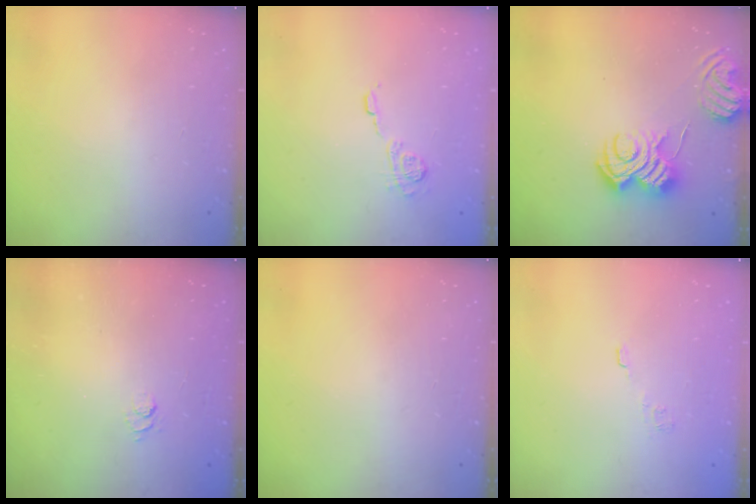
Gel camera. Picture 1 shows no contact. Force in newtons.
{"total": 9.5, "press": 9.5, "slide": 0.8}
{"total": 8.5, "press": 8.5, "slide": 0.6}
{"total": 2.5, "press": 2.0, "slide": 1.4}
{"total": 0.0}
{"total": 6.5, "press": 6.4, "slide": 1.1}